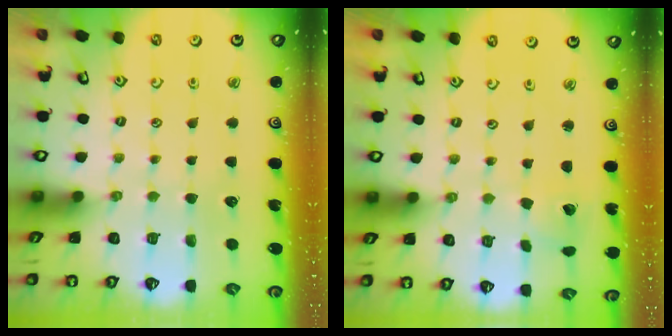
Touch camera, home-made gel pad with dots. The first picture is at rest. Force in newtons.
{"total": 3.0, "press": 3.0, "slide": 0.2}